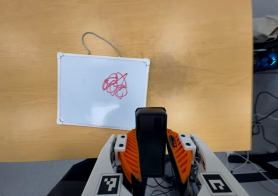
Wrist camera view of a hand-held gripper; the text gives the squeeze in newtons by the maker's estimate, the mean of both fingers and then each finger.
{"total": 4.2, "left": 2.8, "right": 5.5}